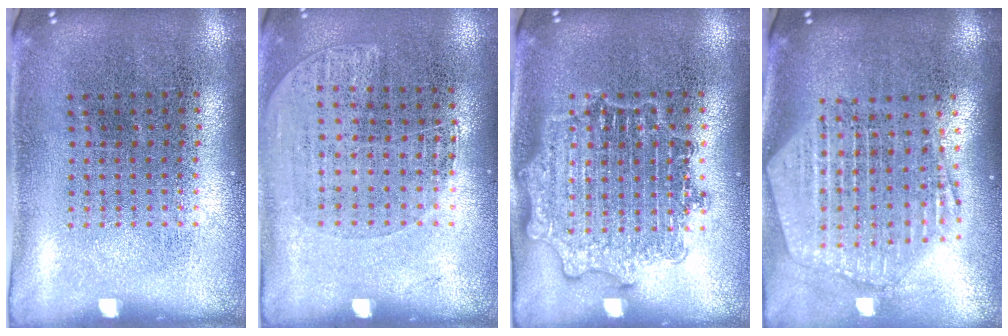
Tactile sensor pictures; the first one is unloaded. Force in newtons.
{"total": 1.1, "press": 0.9, "slide": 0.5}
{"total": 3.1, "press": 3.1, "slide": 0.6}
{"total": 2.6, "press": 2.1, "slide": 1.4}